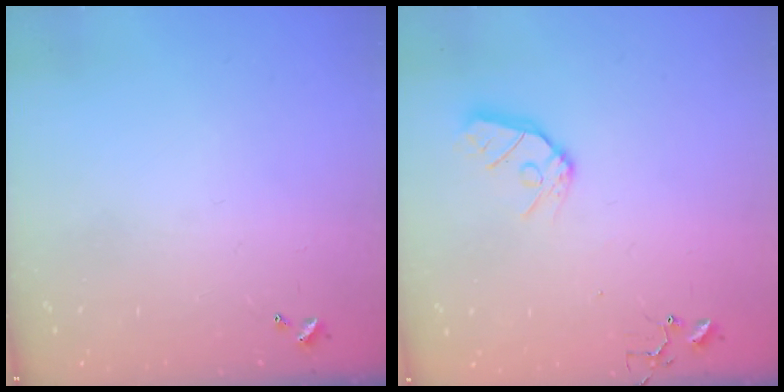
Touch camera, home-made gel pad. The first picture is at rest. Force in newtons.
{"total": 9.7, "press": 9.7, "slide": 0.9}